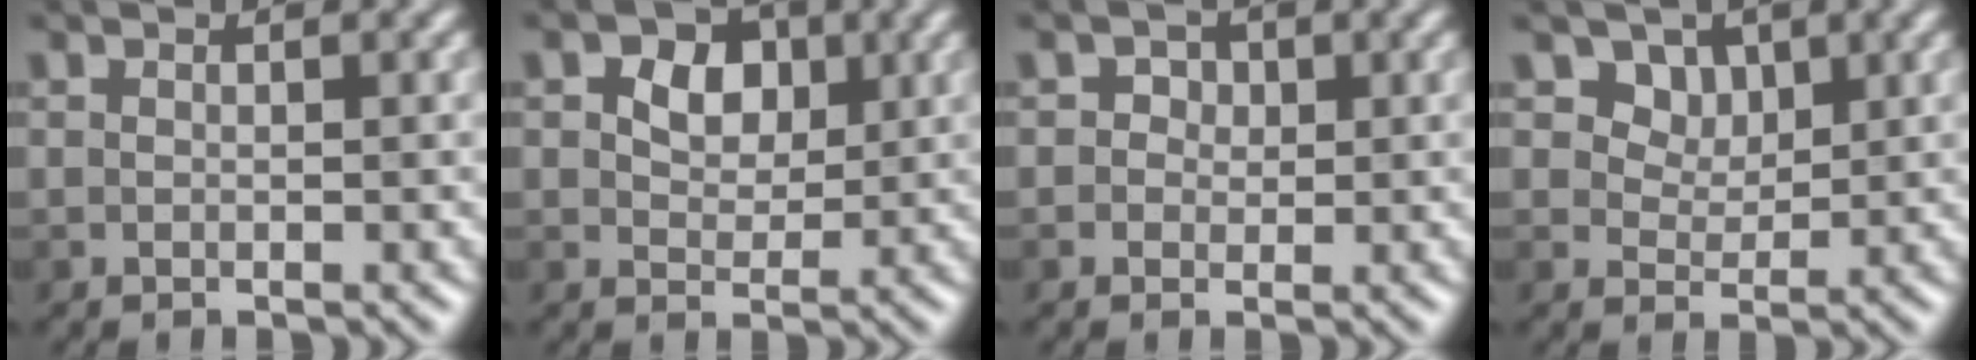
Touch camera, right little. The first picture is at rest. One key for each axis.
{"total": 4.3, "fx": 1.5, "fy": 3.1, "fz": 2.5, "tx": -0.042, "ty": 0.006, "tz": 0.009}
{"total": 1.9, "fx": 0.6, "fy": 1.7, "fz": 0.8, "tx": 0.002, "ty": 0.003, "tz": 0.001}
{"total": 4.8, "fx": 2.7, "fy": 3.4, "fz": 2.1, "tx": -0.051, "ty": -0.011, "tz": 0.051}